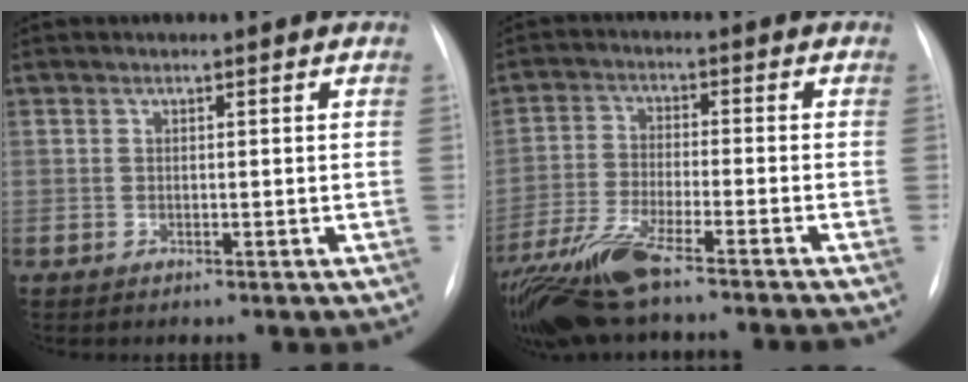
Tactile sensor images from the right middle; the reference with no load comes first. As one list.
[{"total": 14.3, "force": [-11.4, 0.2, 8.6], "torque": [-0.181, -0.037, -0.204]}]